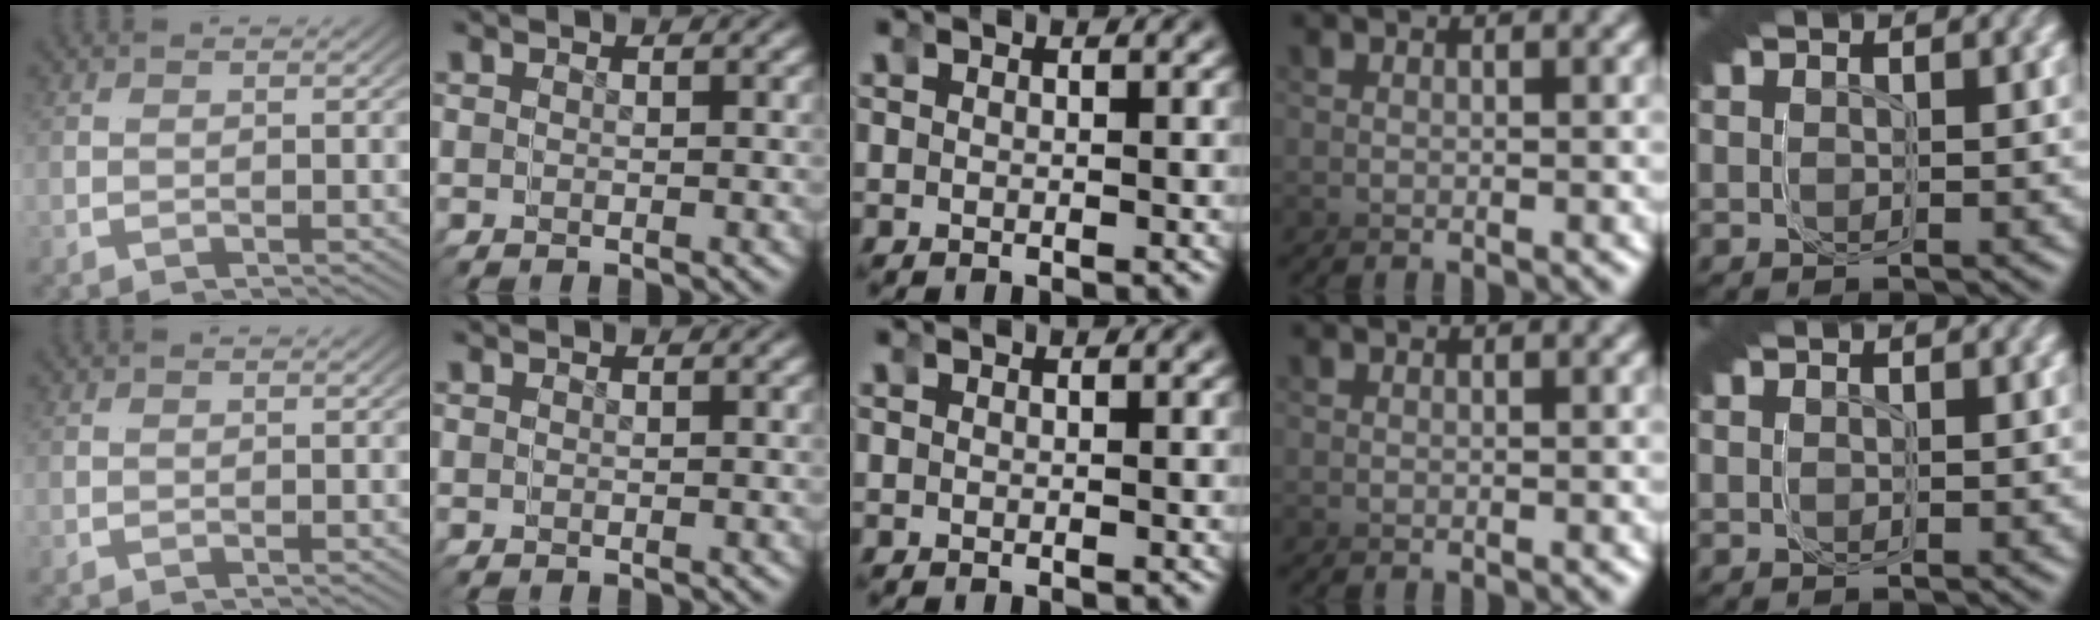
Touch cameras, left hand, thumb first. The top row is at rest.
{}